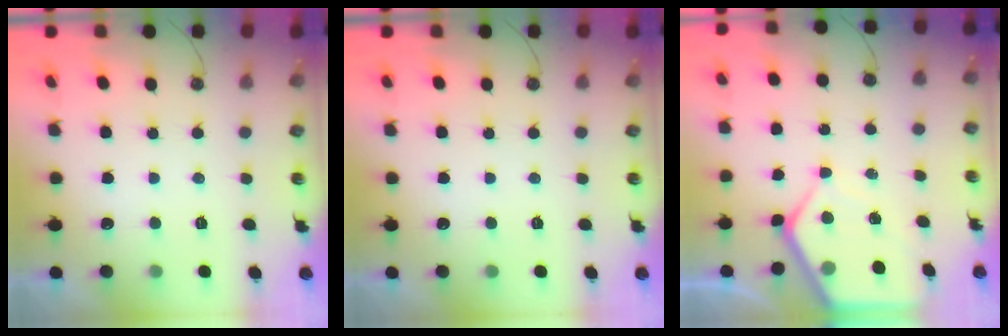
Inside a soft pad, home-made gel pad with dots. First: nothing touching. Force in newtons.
{"total": 0.0}
{"total": 8.4, "press": 8.4, "slide": 0.7}